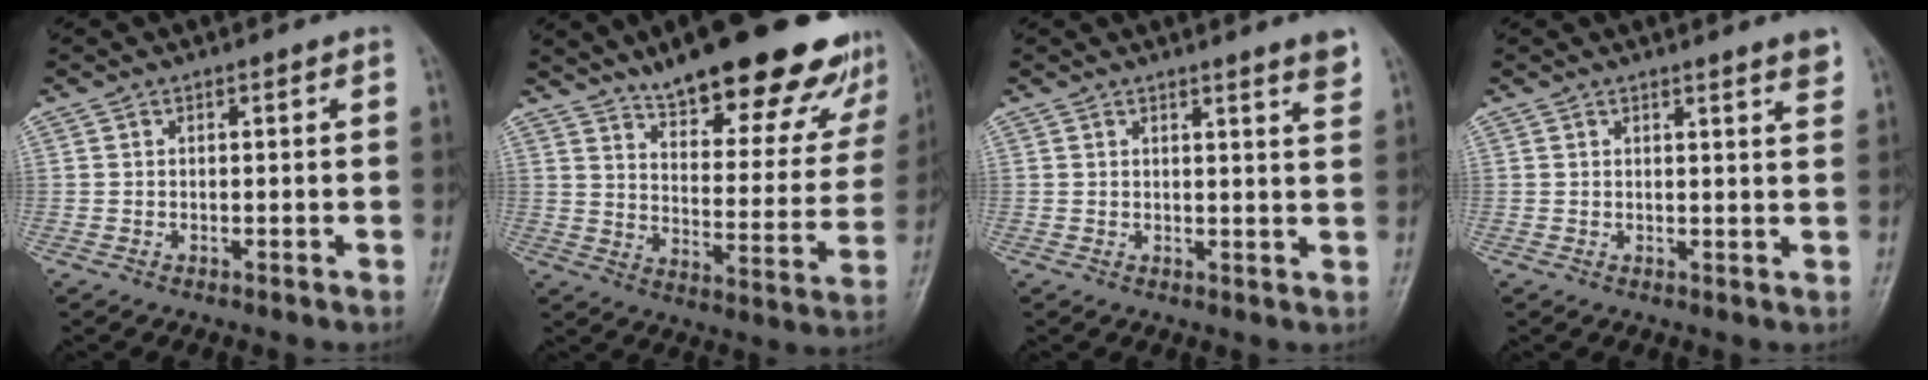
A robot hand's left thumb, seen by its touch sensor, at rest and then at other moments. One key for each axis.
{"total": 26.8, "fx": 20.1, "fy": 8.1, "fz": 15.7, "tx": -0.172, "ty": -0.082, "tz": 0.271}
{"total": 3.6, "fx": 2.8, "fy": -0.1, "fz": 2.2, "tx": -0.025, "ty": -0.024, "tz": 0.034}
{"total": 2.9, "fx": 2.4, "fy": 0.0, "fz": 1.7, "tx": -0.018, "ty": -0.018, "tz": 0.028}